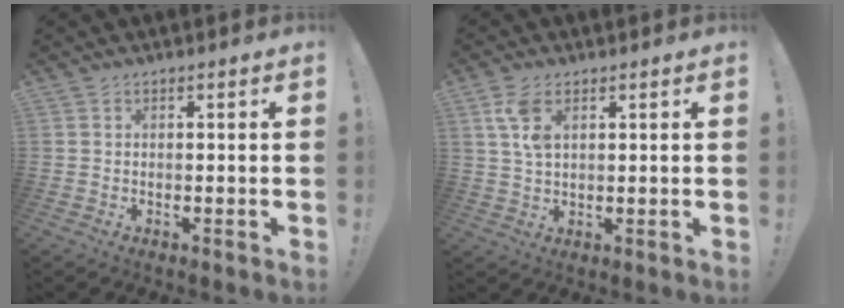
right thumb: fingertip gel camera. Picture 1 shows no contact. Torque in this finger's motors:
{"motor_torque": [0.45, 0.46, 0.25, 0.25, 0.03]}